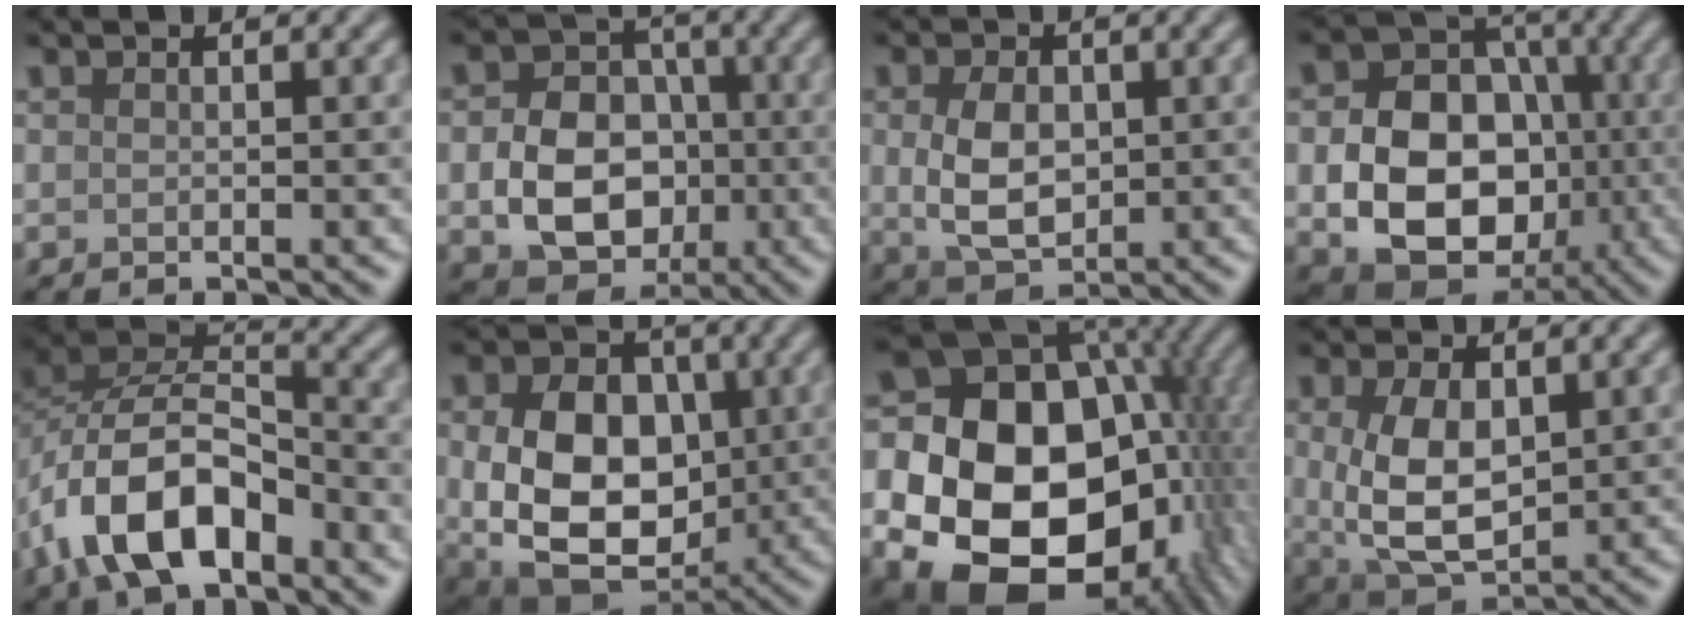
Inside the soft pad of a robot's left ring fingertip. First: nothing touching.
{"total": 7.6, "force": [-1.4, 6.0, 4.5], "torque": [-0.078, -0.005, -0.023]}
{"total": 5.3, "force": [0.2, 3.6, 3.9], "torque": [-0.082, -0.004, 0.008]}
{"total": 11.1, "force": [-1.9, 8.4, 7.1], "torque": [-0.120, -0.010, -0.035]}
{"total": 9.8, "force": [-4.5, 5.2, 7.0], "torque": [-0.131, 0.015, -0.094]}
{"total": 12.3, "force": [-0.3, 8.9, 8.4], "torque": [-0.143, -0.017, 0.001]}
{"total": 24.8, "force": [-2.3, 19.9, 14.6], "torque": [-0.281, 0.013, -0.066]}
{"total": 6.7, "force": [0.6, 3.9, 5.4], "torque": [-0.116, -0.004, 0.018]}